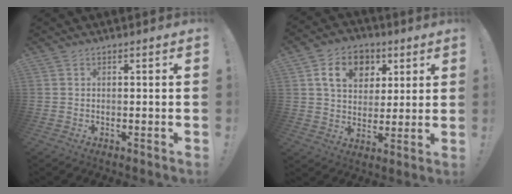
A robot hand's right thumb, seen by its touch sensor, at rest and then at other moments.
{"total": 12.5, "force": [5.1, 9.5, 6.4], "torque": [-0.095, -0.010, 0.099]}